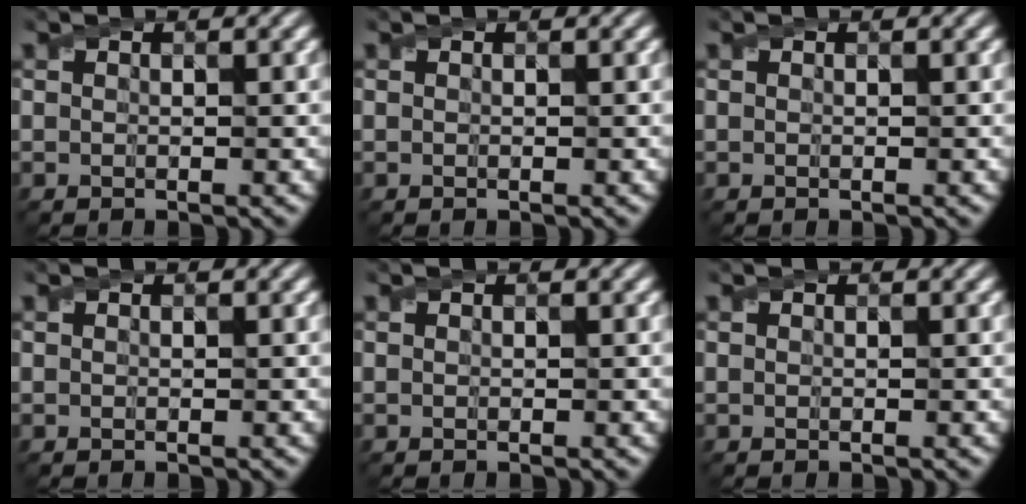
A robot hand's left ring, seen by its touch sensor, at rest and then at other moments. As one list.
[{"total": 0.0}, {"total": 0.0}, {"total": 0.0}, {"total": 0.0}, {"total": 0.0}]